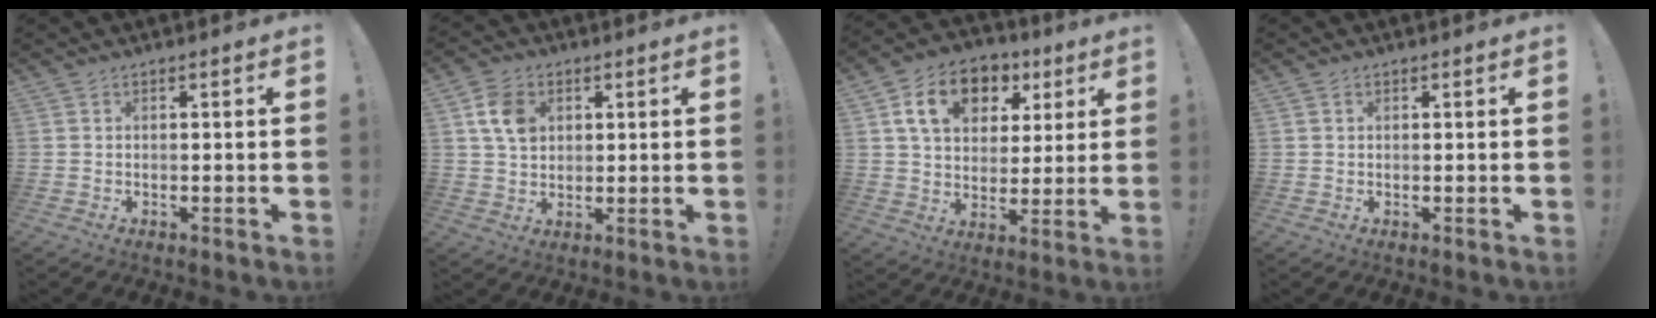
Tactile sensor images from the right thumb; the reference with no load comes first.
{"total": 8.8, "force": [2.6, 6.8, 4.9], "torque": [-0.074, 0.007, 0.054]}
{"total": 14.7, "force": [6.2, 10.6, 8.0], "torque": [-0.126, -0.015, 0.117]}
{"total": 0.5, "force": [0.3, 0.4, 0.1], "torque": [0.002, 0.000, 0.005]}